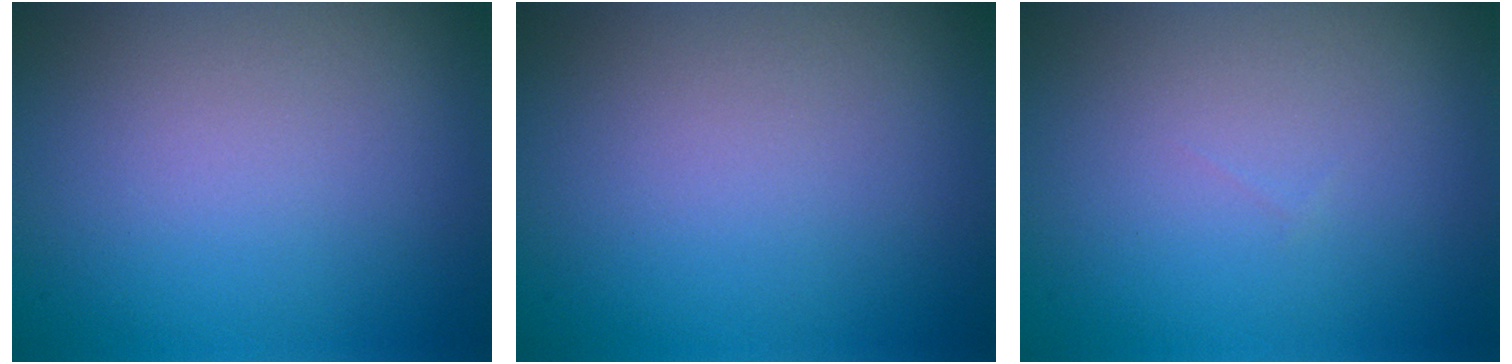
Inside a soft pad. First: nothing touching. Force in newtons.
{"total": 0.0}
{"total": 0.0}